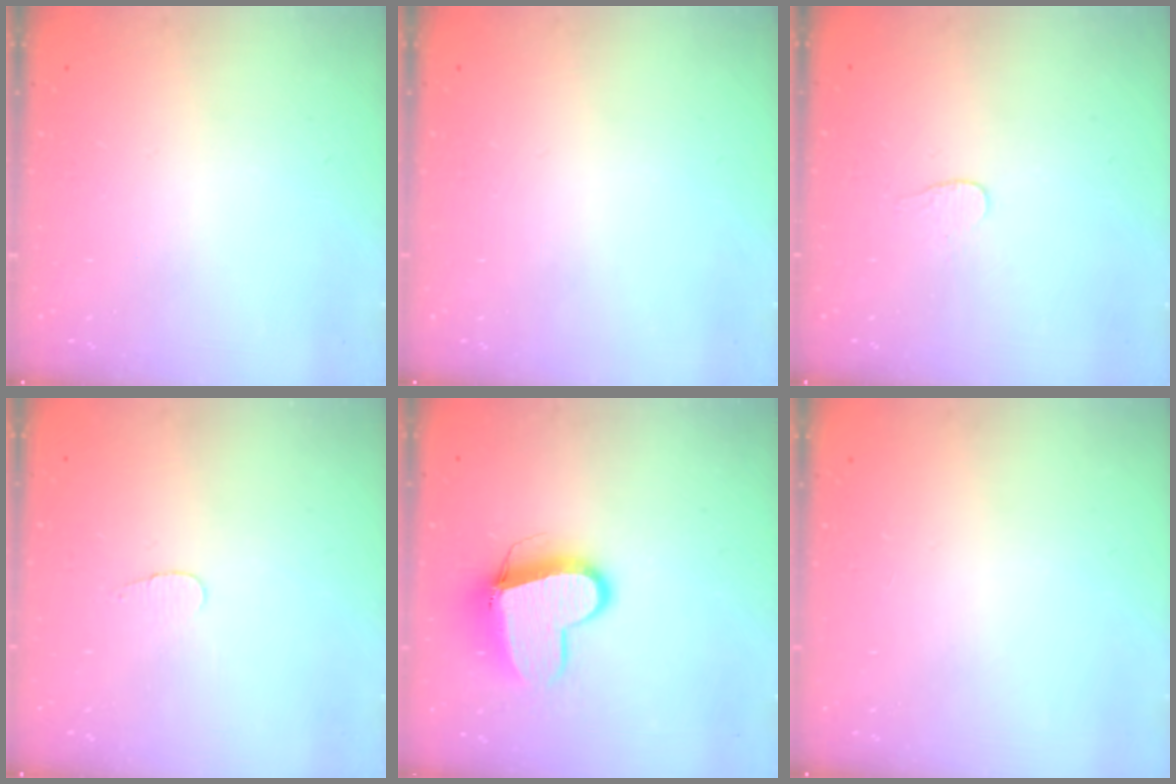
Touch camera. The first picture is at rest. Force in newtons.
{"total": 0.0}
{"total": 2.7, "press": 2.7, "slide": 0.3}
{"total": 2.8, "press": 2.8, "slide": 0.3}
{"total": 11.6, "press": 11.6, "slide": 1.2}
{"total": 0.0}